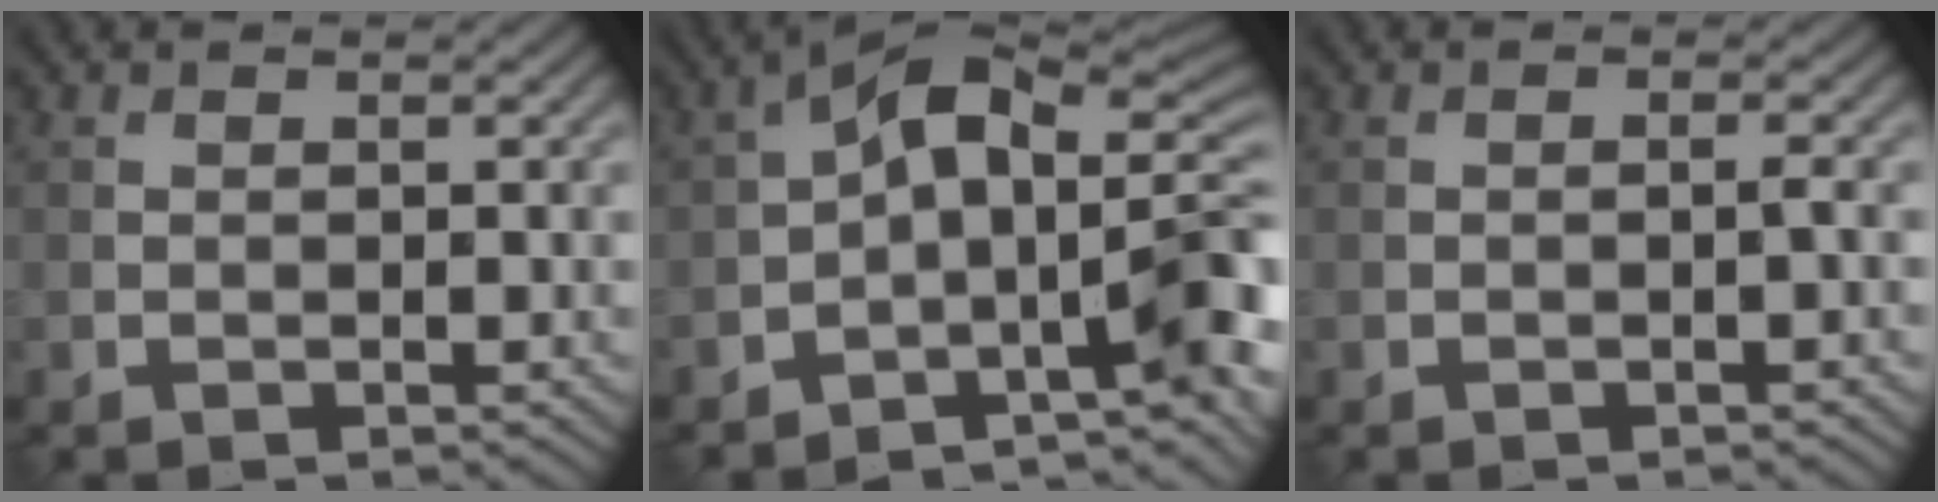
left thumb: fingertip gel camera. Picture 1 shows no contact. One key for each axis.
{"total": 12.7, "fx": -1.7, "fy": 6.6, "fz": 10.7, "tx": -0.145, "ty": 0.013, "tz": -0.038}
{"total": 0.9, "fx": -0.2, "fy": 0.0, "fz": 0.9, "tx": -0.015, "ty": 0.003, "tz": -0.005}